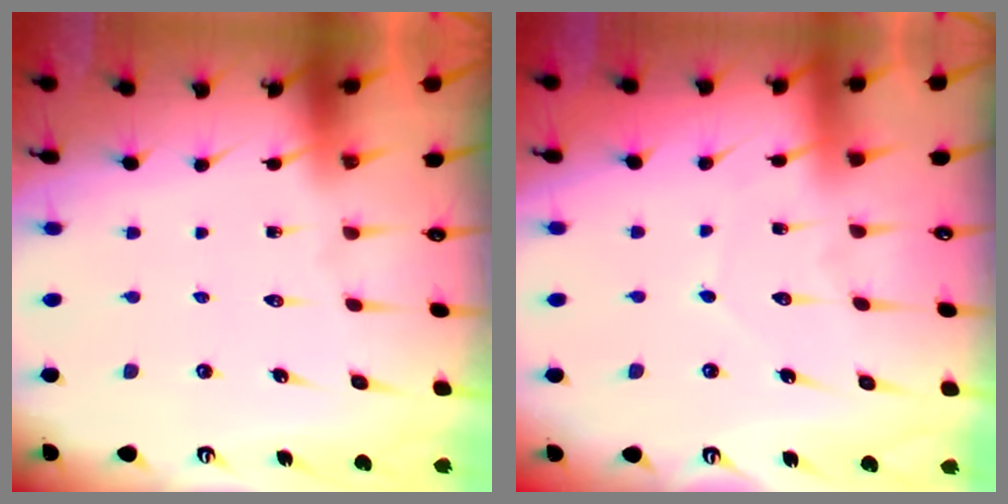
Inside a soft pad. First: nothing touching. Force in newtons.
{"total": 3.7, "press": 3.7, "slide": 0.4}